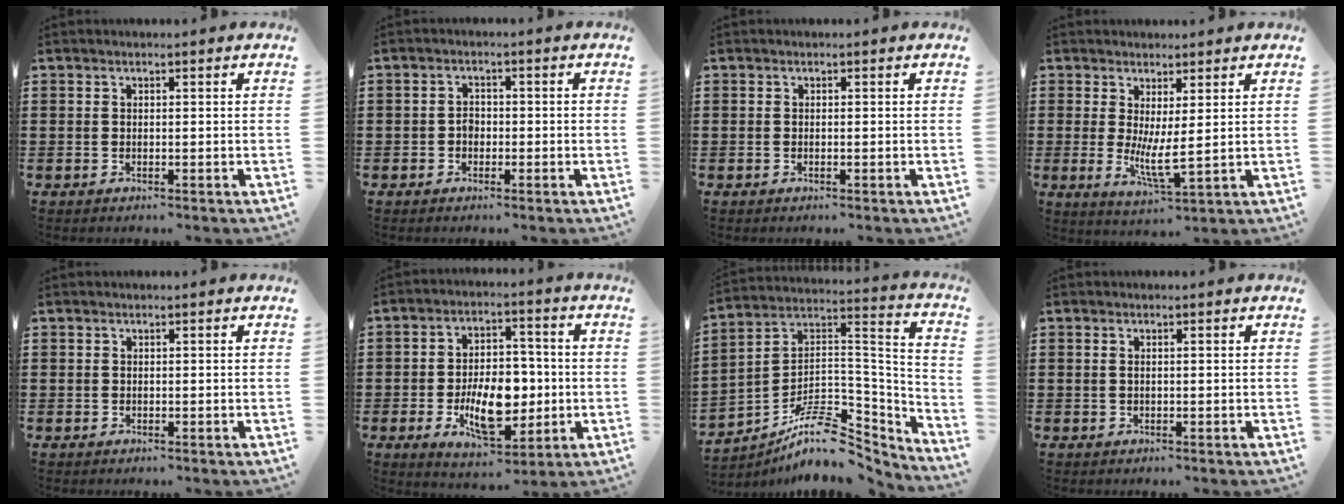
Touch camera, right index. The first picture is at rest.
{"total": 1.9, "force": [-0.6, 1.4, 1.1], "torque": [-0.023, 0.004, -0.014]}
{"total": 0.0}
{"total": 5.3, "force": [0.6, 1.3, 5.1], "torque": [-0.095, -0.012, 0.012]}
{"total": 0.6, "force": [0.2, 0.6, 0.0], "torque": [-0.002, 0.004, 0.003]}
{"total": 10.7, "force": [-2.1, 5.9, 8.7], "torque": [-0.149, -0.004, -0.038]}
{"total": 10.5, "force": [-7.4, 4.6, 5.9], "torque": [-0.114, 0.013, -0.139]}
{"total": 0.8, "force": [0.3, 0.2, 0.8], "torque": [-0.016, 0.002, 0.004]}